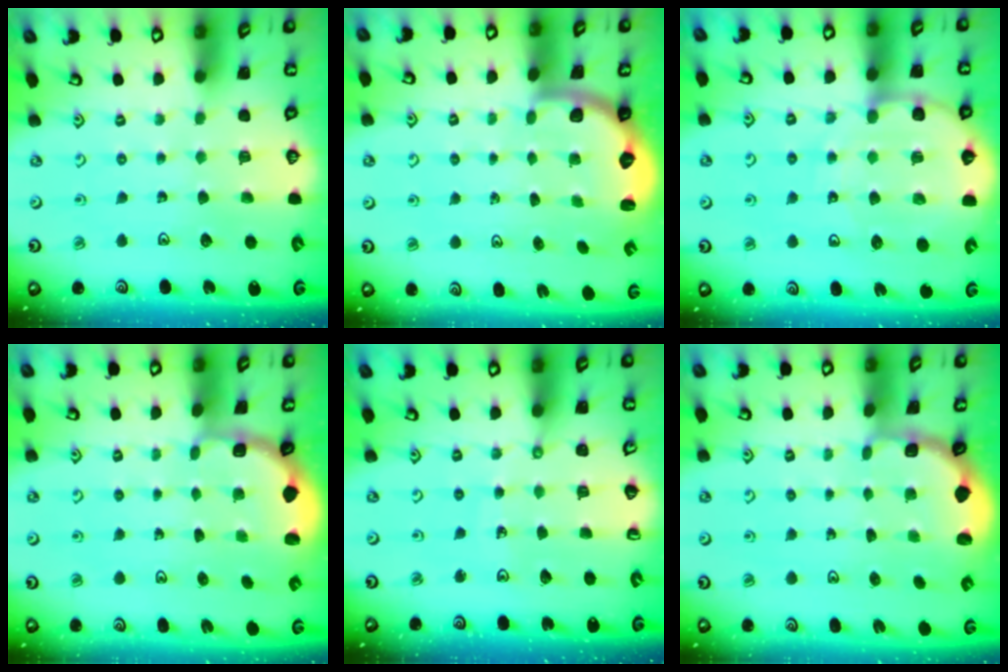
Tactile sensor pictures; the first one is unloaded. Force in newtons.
{"total": 2.7, "press": 2.1, "slide": 1.7}
{"total": 9.6, "press": 9.1, "slide": 3.1}
{"total": 1.9, "press": 1.8, "slide": 0.7}
{"total": 3.7, "press": 3.7, "slide": 0.1}
{"total": 1.7, "press": 1.5, "slide": 0.7}